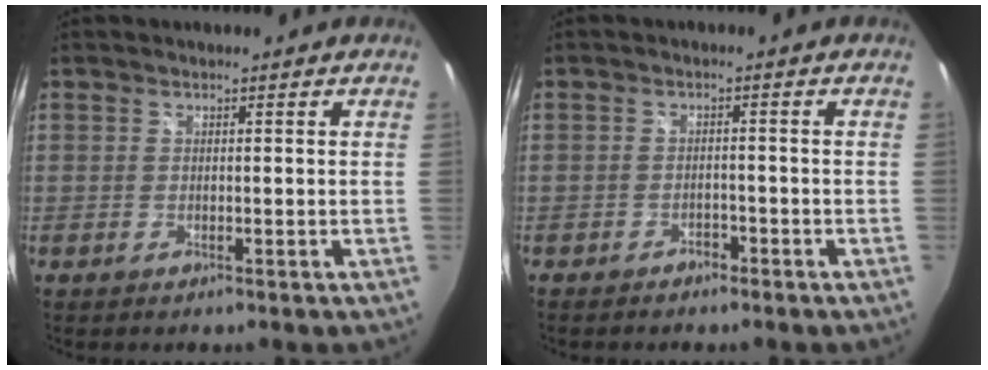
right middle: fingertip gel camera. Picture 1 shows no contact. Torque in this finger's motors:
{"motor_torque": [0.88, -1.26, 0.09, 0.01]}